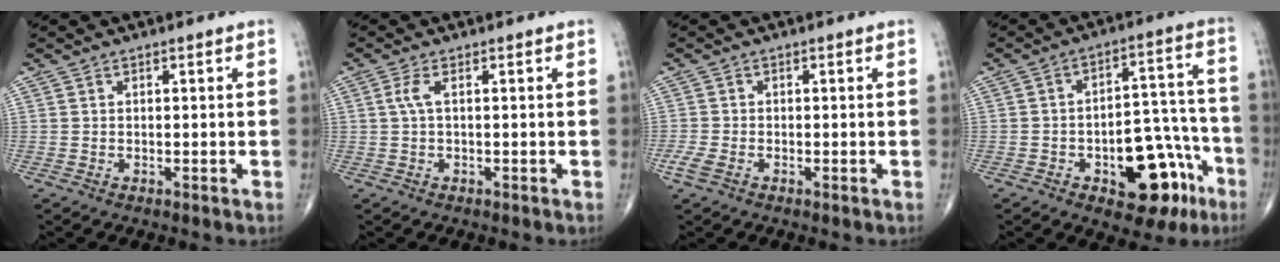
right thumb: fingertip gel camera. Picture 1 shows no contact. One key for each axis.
{"total": 2.0, "fx": 0.3, "fy": 0.5, "fz": 2.0, "tx": -0.057, "ty": 0.005, "tz": 0.007}
{"total": 2.5, "fx": -1.3, "fy": 1.2, "fz": 1.7, "tx": -0.049, "ty": -0.001, "tz": -0.029}
{"total": 15.9, "fx": -7.1, "fy": 8.1, "fz": 11.6, "tx": -0.108, "ty": 0.060, "tz": -0.088}